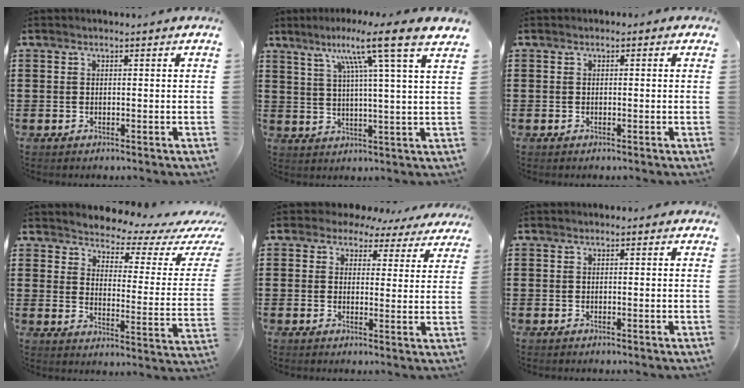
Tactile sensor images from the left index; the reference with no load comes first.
{"total": 10.5, "force": [6.6, -1.2, 8.1], "torque": [-0.153, -0.026, 0.094]}
{"total": 0.6, "force": [-0.2, 0.6, 0.2], "torque": [-0.005, 0.003, -0.006]}
{"total": 3.1, "force": [3.0, 0.6, 0.6], "torque": [-0.026, -0.033, 0.043]}
{"total": 3.4, "force": [2.7, 2.0, 0.7], "torque": [-0.022, -0.009, 0.044]}
{"total": 0.6, "force": [-0.1, 0.5, 0.1], "torque": [-0.003, 0.003, -0.004]}